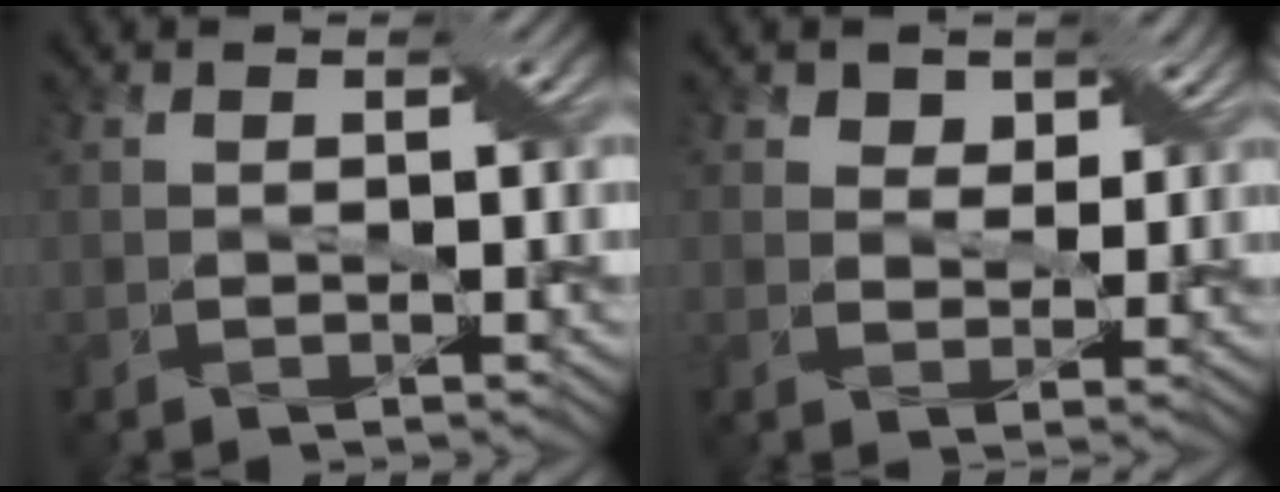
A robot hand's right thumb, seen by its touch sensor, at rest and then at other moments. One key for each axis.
{"total": 4.2, "fx": 2.6, "fy": 2.7, "fz": 1.9, "tx": -0.037, "ty": -0.009, "tz": 0.039}